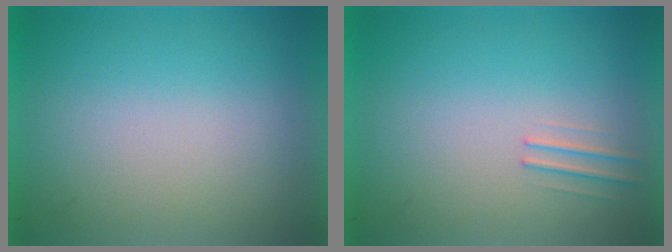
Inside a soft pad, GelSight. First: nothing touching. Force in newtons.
{"total": 1.1}